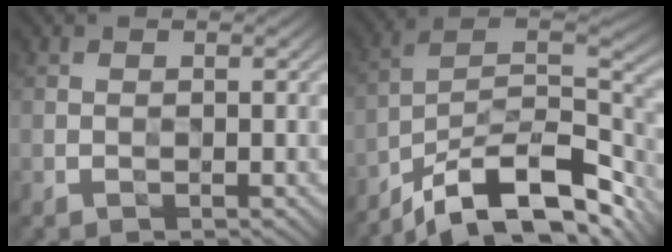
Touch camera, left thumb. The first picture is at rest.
{"total": 16.0, "force": [-11.5, 4.5, 10.2], "torque": [-0.208, 0.001, -0.194]}